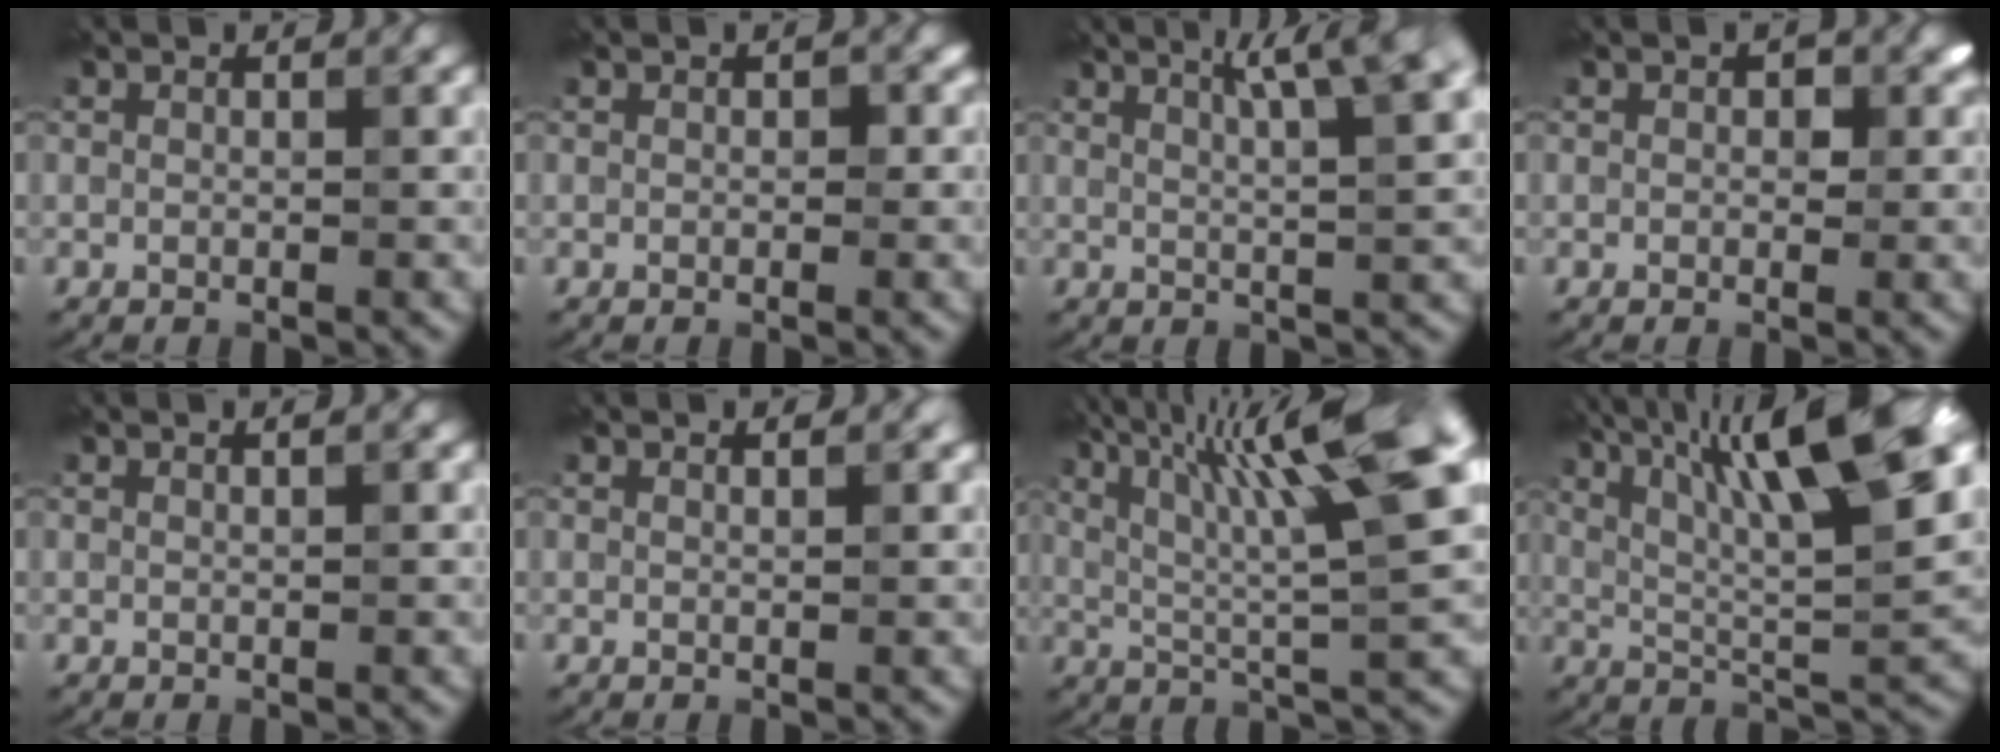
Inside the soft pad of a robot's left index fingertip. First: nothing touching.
{"total": 0.8, "force": [0.1, 0.6, 0.5], "torque": [-0.003, -0.003, -0.001]}
{"total": 7.8, "force": [4.1, 2.1, 6.2], "torque": [-0.061, 0.035, 0.035]}
{"total": 1.4, "force": [0.3, 1.1, 0.8], "torque": [-0.008, -0.001, 0.001]}
{"total": 0.6, "force": [0.4, 0.1, 0.4], "torque": [-0.003, 0.001, 0.006]}
{"total": 0.8, "force": [0.7, 0.2, 0.4], "torque": [-0.006, 0.002, 0.012]}
{"total": 12.9, "force": [5.0, 2.4, 11.7], "torque": [-0.198, 0.020, 0.086]}
{"total": 14.8, "force": [6.6, 4.0, 12.6], "torque": [-0.212, 0.021, 0.112]}